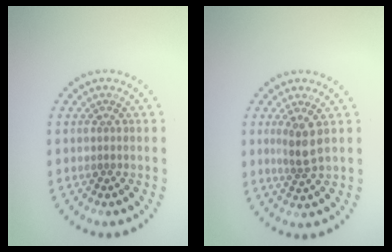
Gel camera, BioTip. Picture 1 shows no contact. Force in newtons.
{"total": 2.4, "press": 1.9, "slide": 1.5}